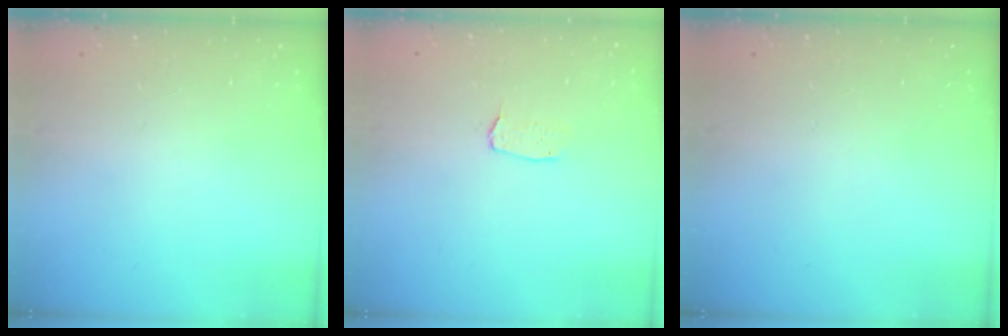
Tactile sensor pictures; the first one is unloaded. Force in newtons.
{"total": 2.9, "press": 2.9, "slide": 0.2}
{"total": 0.0}